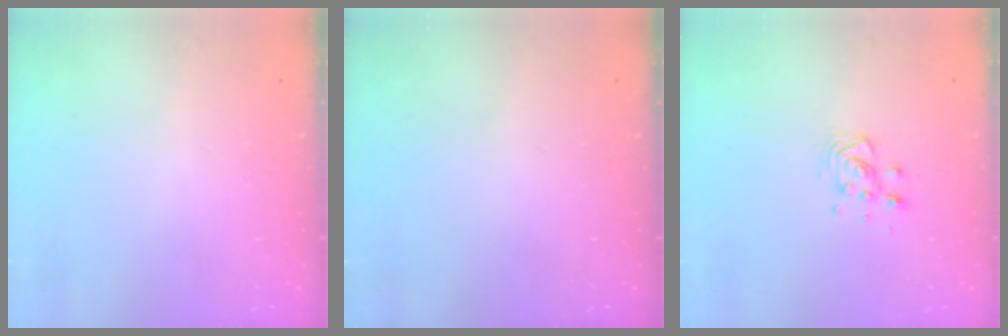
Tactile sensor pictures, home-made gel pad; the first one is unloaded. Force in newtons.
{"total": 0.0}
{"total": 9.3, "press": 9.0, "slide": 2.3}